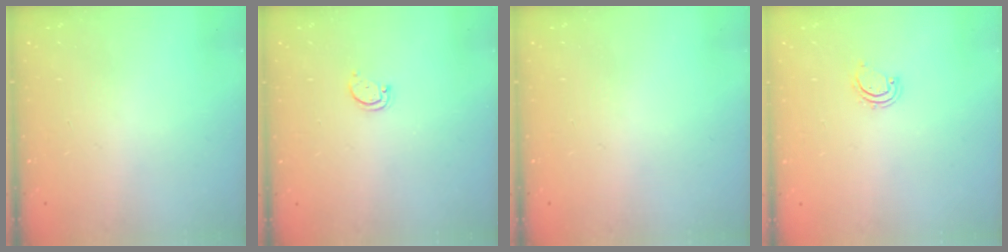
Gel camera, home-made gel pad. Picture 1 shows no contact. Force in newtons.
{"total": 2.6, "press": 2.5, "slide": 0.4}
{"total": 0.0}
{"total": 2.5, "press": 2.5, "slide": 0.3}